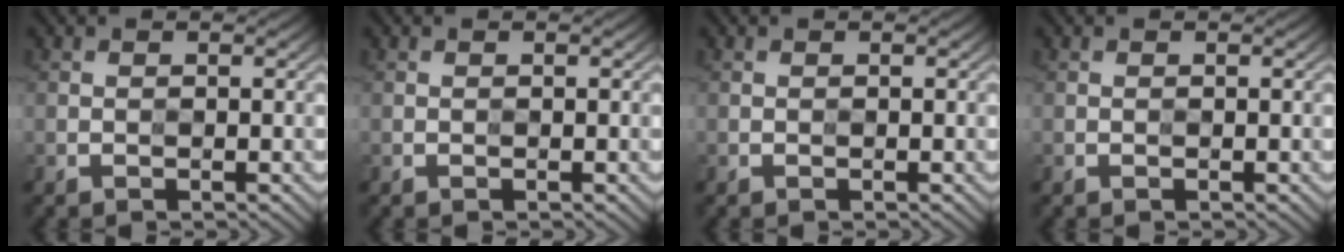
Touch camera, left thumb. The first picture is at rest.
{"total": 0.0}
{"total": 0.0}
{"total": 0.0}